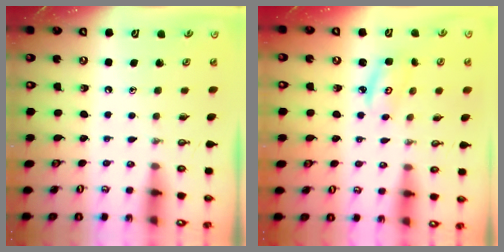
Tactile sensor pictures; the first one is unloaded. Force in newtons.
{"total": 3.7, "press": 3.7, "slide": 0.2}